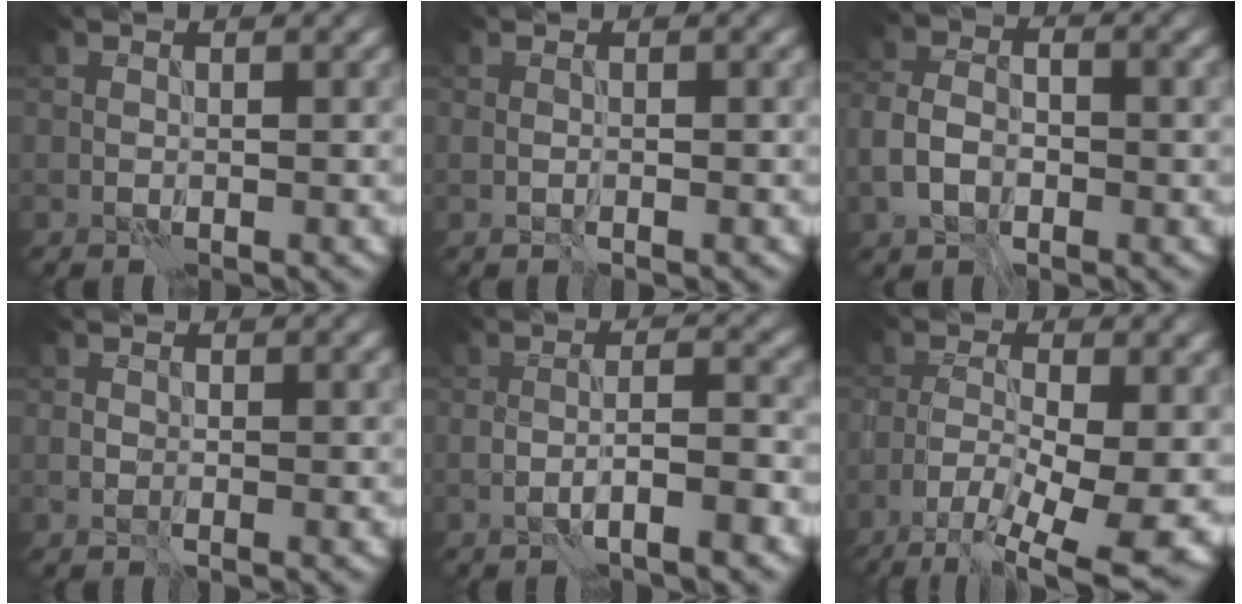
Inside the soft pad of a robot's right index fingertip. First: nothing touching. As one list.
[{"total": 0.7, "force": [-0.2, 0.2, 0.6], "torque": [-0.012, 0.000, -0.003]}, {"total": 4.2, "force": [-1.5, 2.8, 2.8], "torque": [-0.060, 0.001, -0.034]}, {"total": 1.2, "force": [-0.4, 0.8, 0.7], "torque": [-0.013, 0.000, -0.012]}, {"total": 3.9, "force": [-1.9, 0.6, 3.3], "torque": [-0.054, 0.010, -0.037]}, {"total": 12.0, "force": [-6.5, 3.9, 9.3], "torque": [-0.158, -0.018, -0.107]}]